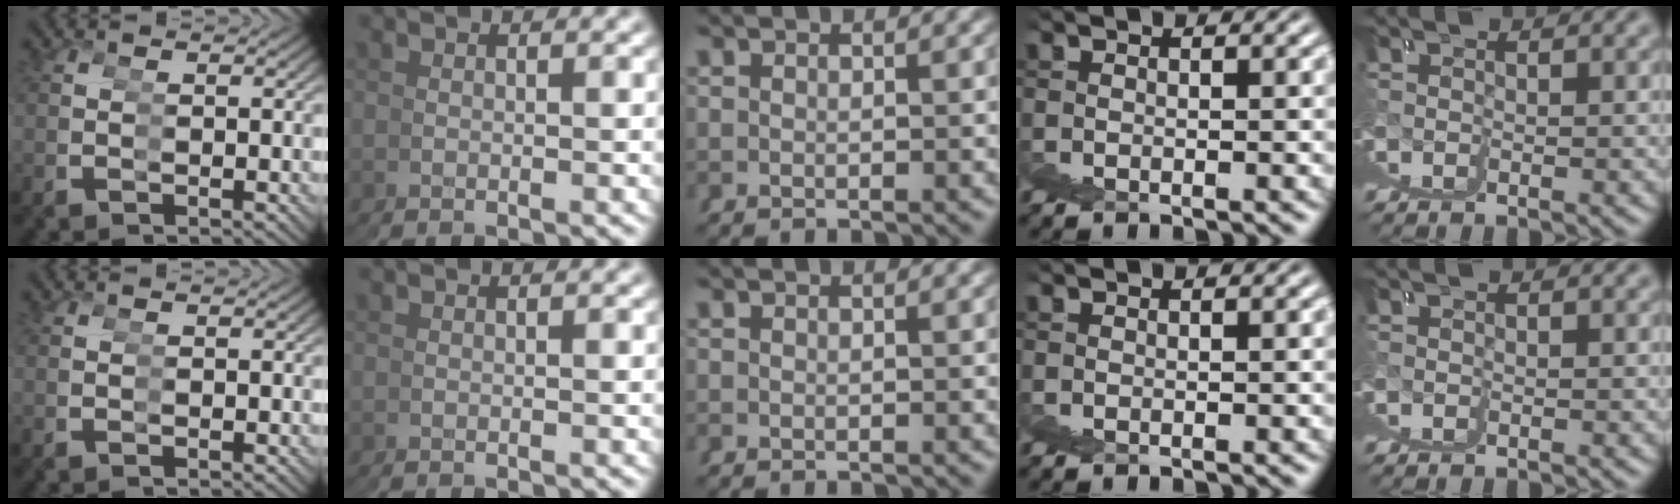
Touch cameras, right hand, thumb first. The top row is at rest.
{}